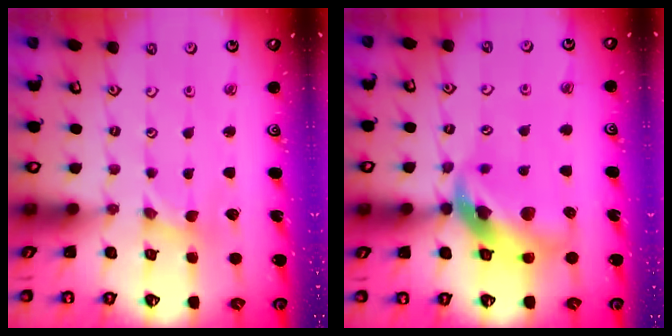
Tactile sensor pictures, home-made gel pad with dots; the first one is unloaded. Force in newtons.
{"total": 14.9, "press": 14.8, "slide": 2.2}